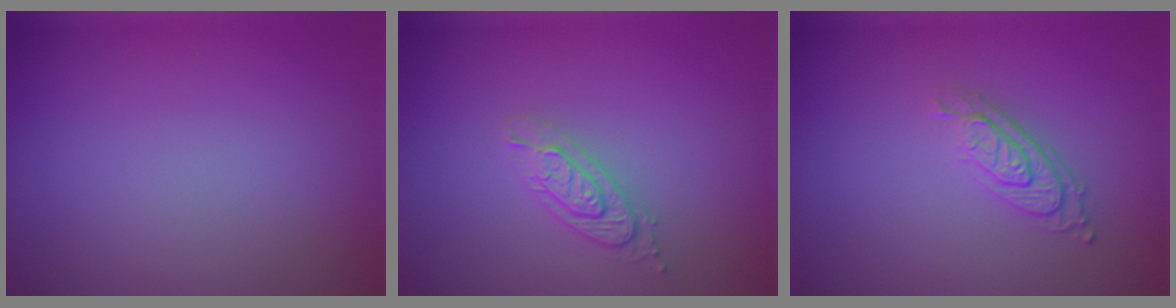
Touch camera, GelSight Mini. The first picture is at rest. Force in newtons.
{"total": 2.1, "press": 2.0, "slide": 0.4}
{"total": 3.0, "press": 2.2, "slide": 2.0}